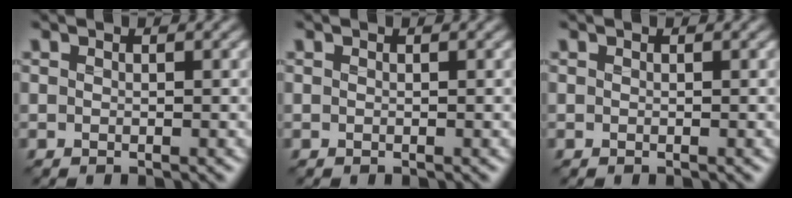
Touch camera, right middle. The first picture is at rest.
{"total": 0.0}
{"total": 0.0}